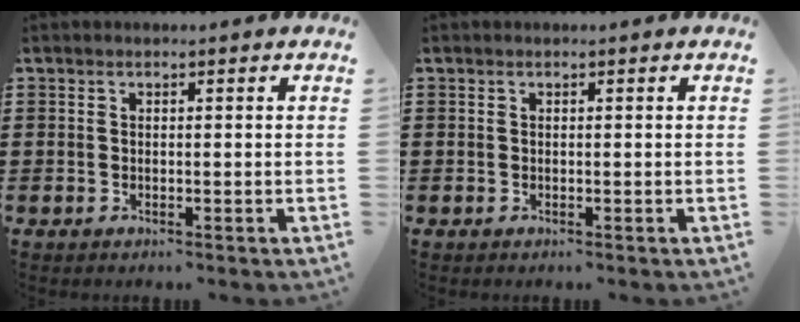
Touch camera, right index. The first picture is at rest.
{"total": 0.0}